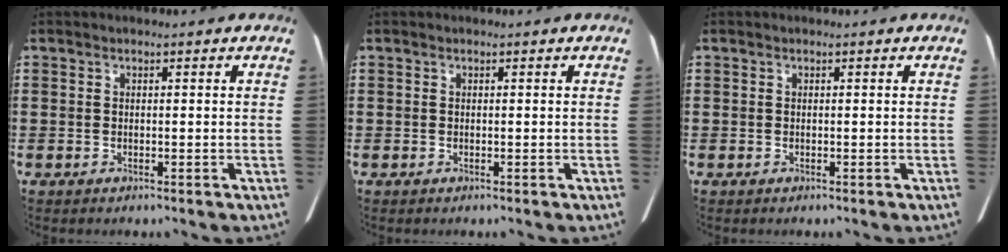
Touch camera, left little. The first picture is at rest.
{"total": 0.0}
{"total": 0.0}